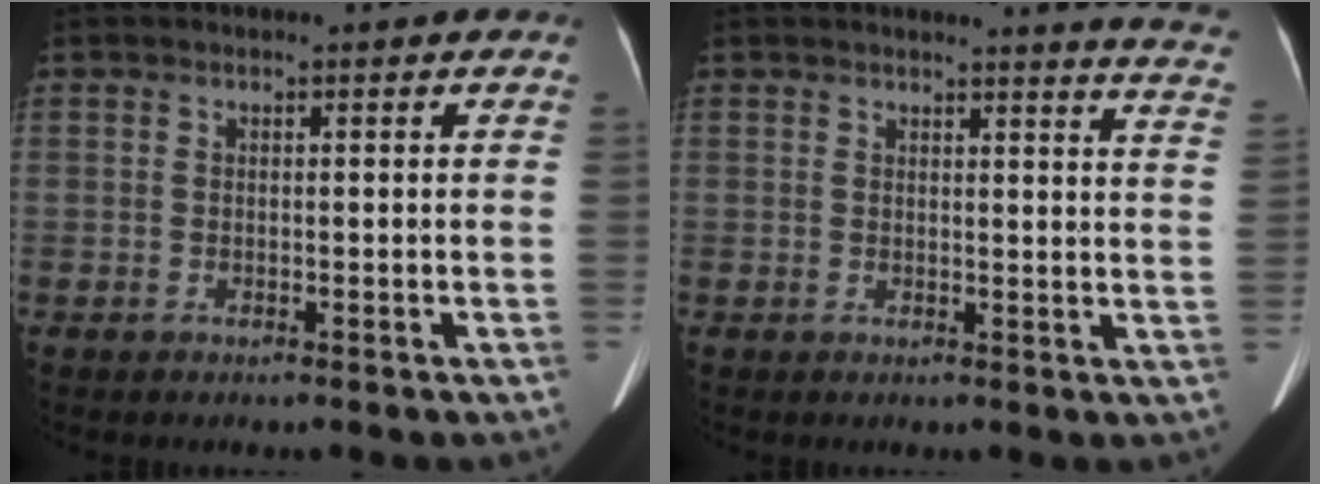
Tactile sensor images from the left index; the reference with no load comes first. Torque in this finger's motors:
{"motor_torque": [0.68, -1.46, 0.06, 0.00]}